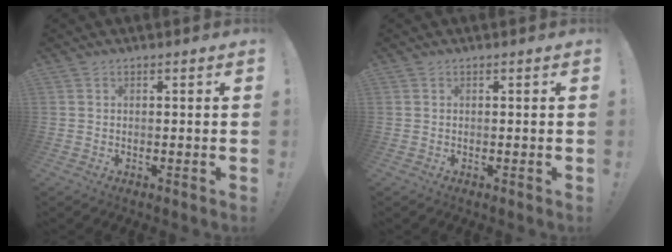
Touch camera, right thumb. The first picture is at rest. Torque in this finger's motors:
{"motor_torque": [-0.03, -0.03, 0.00, 0.00, 0.02]}